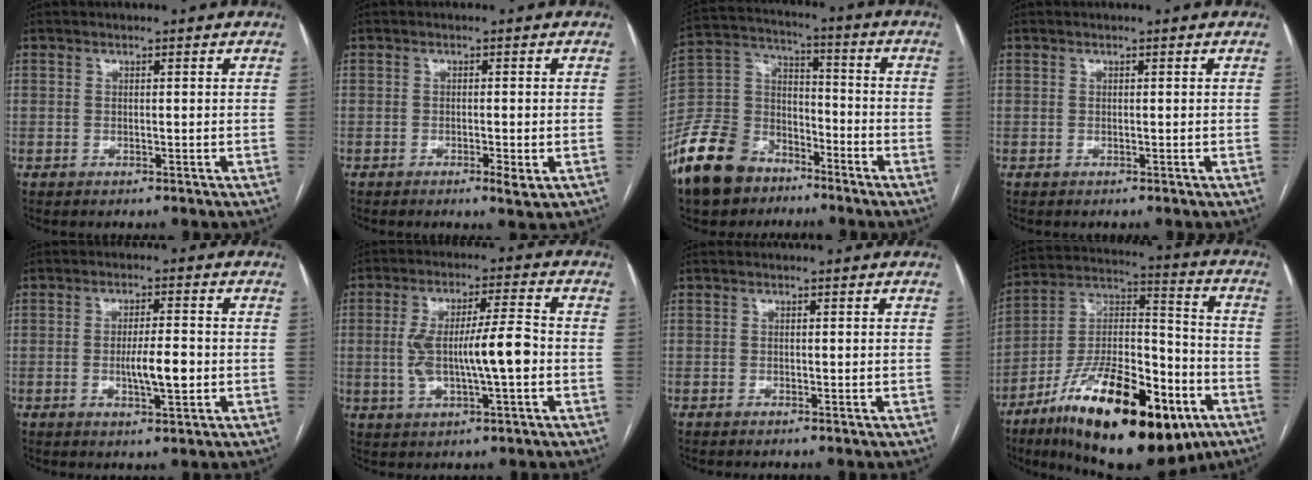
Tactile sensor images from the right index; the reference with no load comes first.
{"total": 2.3, "force": [-1.0, 0.6, 2.0], "torque": [-0.029, -0.002, -0.012]}
{"total": 14.2, "force": [-9.7, 8.6, 5.7], "torque": [-0.138, 0.018, -0.189]}
{"total": 0.0}
{"total": 5.4, "force": [-1.1, 1.1, 5.2], "torque": [-0.091, -0.003, -0.016]}
{"total": 10.3, "force": [-1.2, 1.7, 10.1], "torque": [-0.186, 0.015, -0.018]}
{"total": 0.0}
{"total": 26.3, "force": [-14.1, 9.5, 20.0], "torque": [-0.321, 0.012, -0.223]}